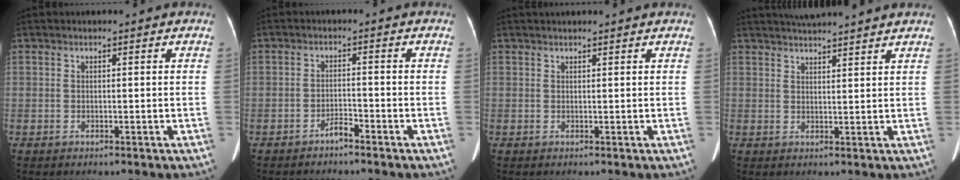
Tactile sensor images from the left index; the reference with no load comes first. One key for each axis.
{"total": 2.0, "fx": -1.8, "fy": 0.2, "fz": 0.8, "tx": -0.014, "ty": 0.001, "tz": -0.032}
{"total": 3.4, "fx": 3.2, "fy": 0.0, "fz": 1.2, "tx": -0.009, "ty": 0.031, "tz": 0.041}
{"total": 7.9, "fx": 7.3, "fy": -0.2, "fz": 3.0, "tx": -0.050, "ty": 0.030, "tz": 0.099}